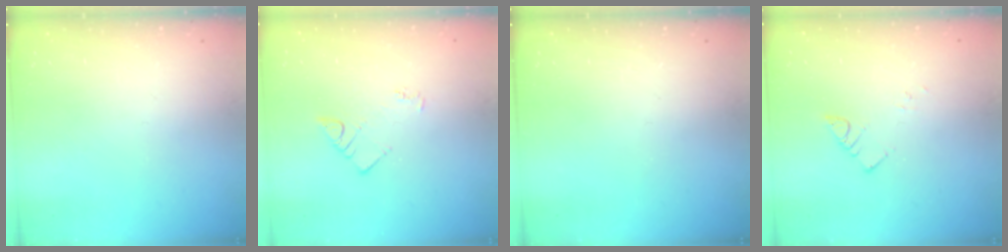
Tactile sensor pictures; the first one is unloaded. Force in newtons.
{"total": 4.2, "press": 4.2, "slide": 0.5}
{"total": 0.0}
{"total": 2.5, "press": 2.5, "slide": 0.3}